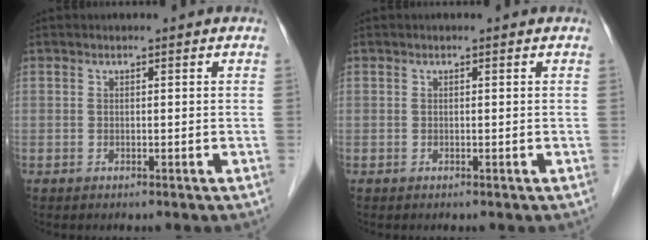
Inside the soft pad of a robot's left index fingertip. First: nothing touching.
{"total": 0.0}